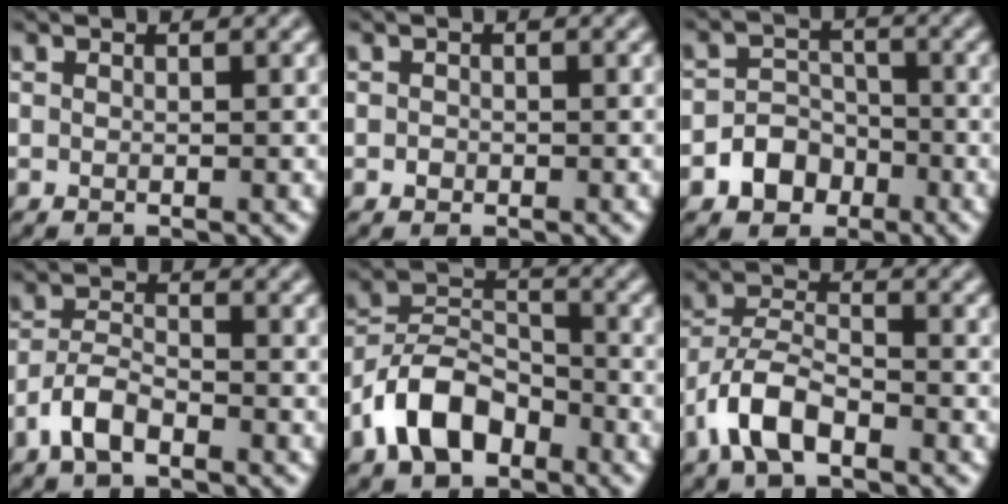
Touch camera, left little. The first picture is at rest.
{"total": 0.6, "force": [-0.3, 0.5, 0.1], "torque": [0.000, -0.002, -0.007]}
{"total": 3.6, "force": [-2.0, 2.8, 1.2], "torque": [-0.001, 0.006, -0.042]}
{"total": 3.3, "force": [-2.2, 1.2, 2.1], "torque": [-0.044, 0.005, -0.050]}
{"total": 6.7, "force": [-4.0, 3.9, 3.7], "torque": [-0.066, 0.006, -0.084]}
{"total": 5.2, "force": [-3.1, 2.3, 3.5], "torque": [-0.067, 0.006, -0.070]}